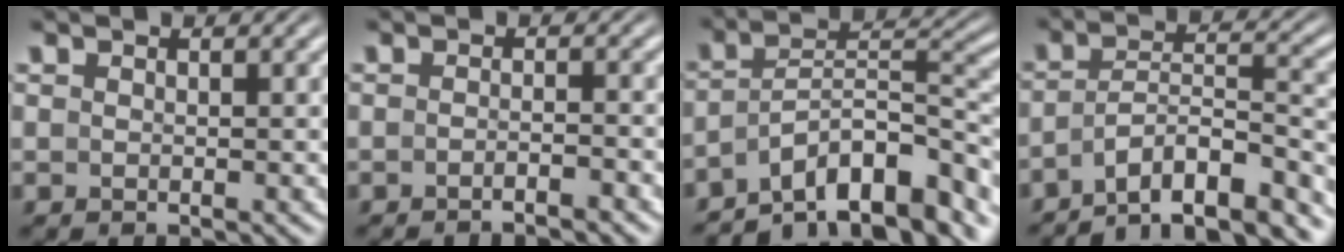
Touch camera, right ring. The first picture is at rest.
{"total": 2.4, "force": [-2.3, -0.3, 0.6], "torque": [-0.008, -0.003, -0.038]}
{"total": 13.0, "force": [-7.5, 6.9, 8.0], "torque": [-0.132, -0.044, -0.104]}
{"total": 13.1, "force": [-10.1, 6.6, 5.0], "torque": [-0.080, -0.042, -0.154]}